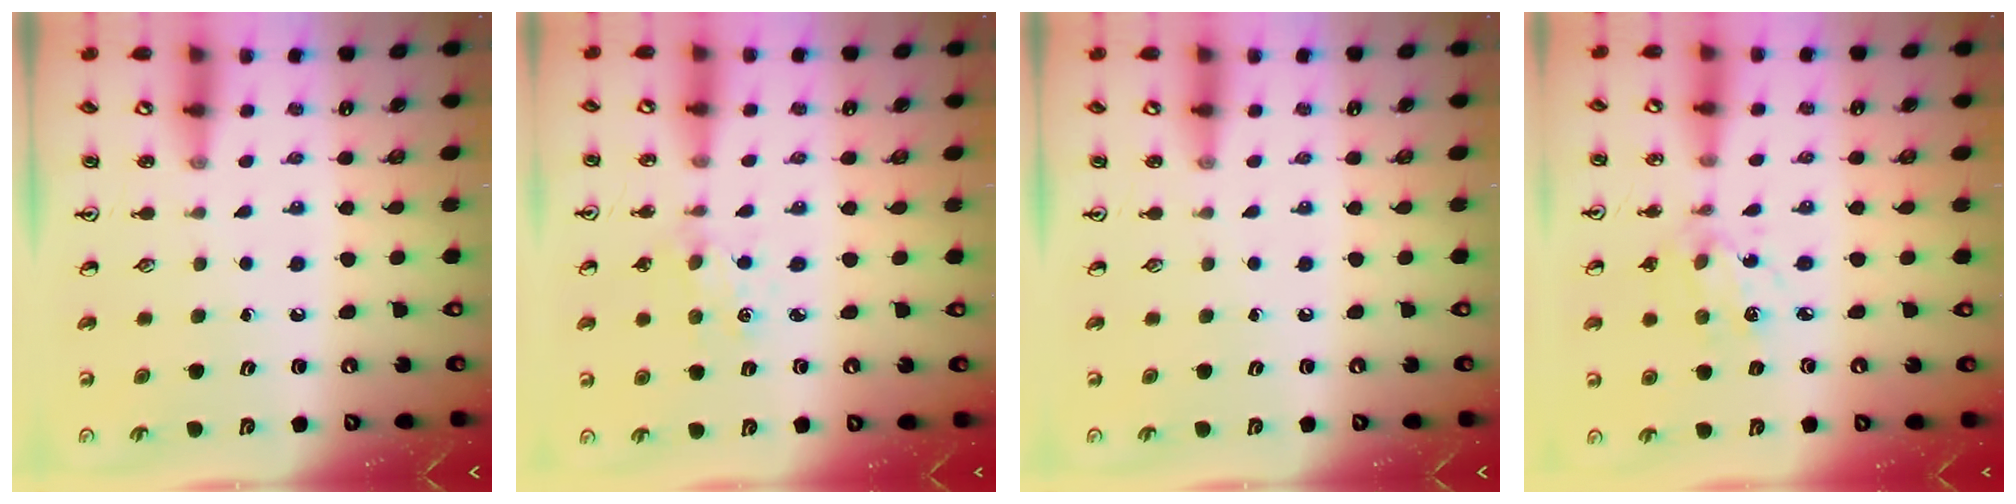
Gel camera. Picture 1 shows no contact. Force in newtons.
{"total": 2.2, "press": 2.2, "slide": 0.2}
{"total": 0.0}
{"total": 6.1, "press": 6.1, "slide": 0.5}